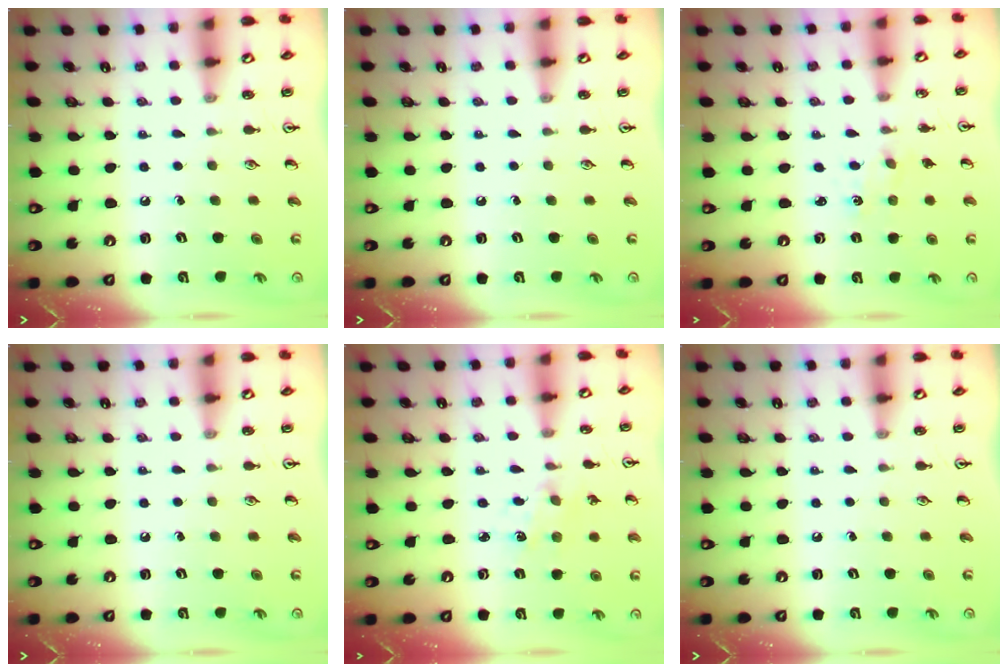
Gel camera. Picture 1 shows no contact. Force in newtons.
{"total": 0.0}
{"total": 0.7, "press": 0.7, "slide": 0.1}
{"total": 0.0}
{"total": 2.1, "press": 2.1, "slide": 0.4}
{"total": 0.0}